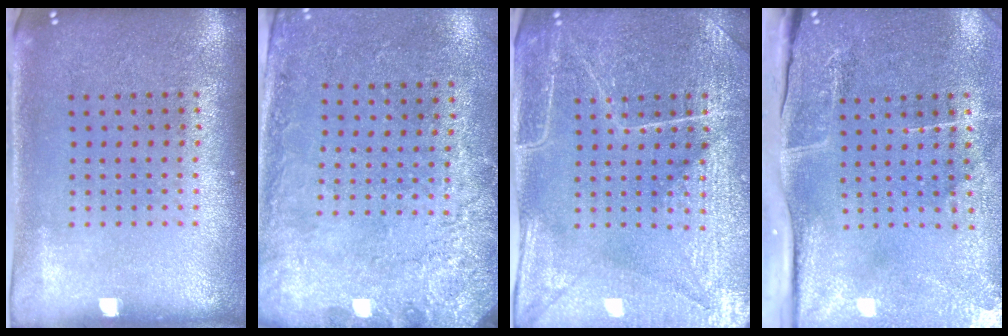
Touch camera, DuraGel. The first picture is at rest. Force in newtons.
{"total": 2.7, "press": 2.0, "slide": 1.8}
{"total": 4.5, "press": 4.2, "slide": 1.5}
{"total": 4.9, "press": 3.9, "slide": 3.0}